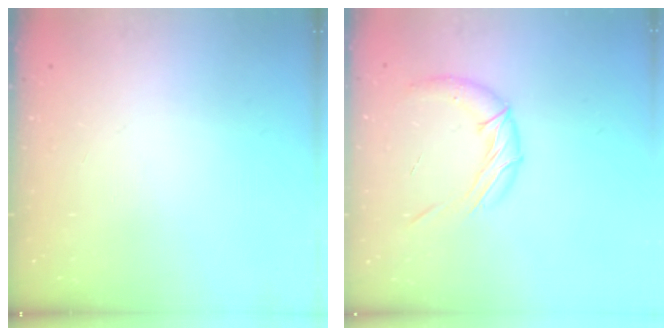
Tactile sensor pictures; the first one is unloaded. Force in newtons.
{"total": 10.8, "press": 10.7, "slide": 1.2}